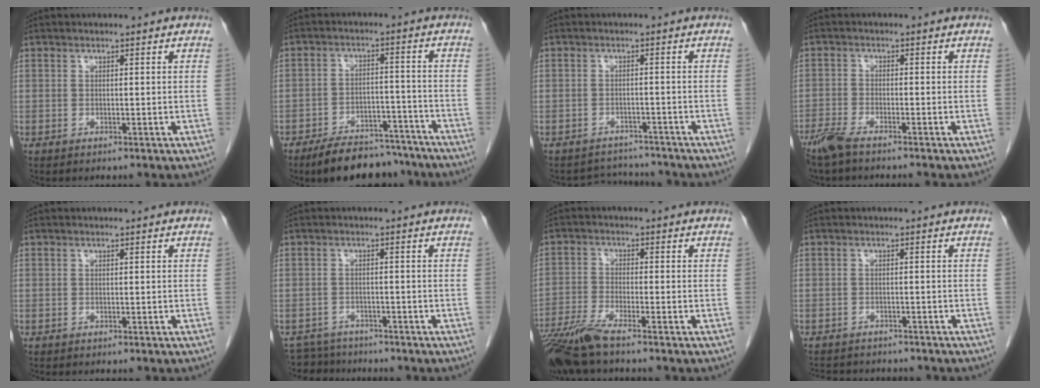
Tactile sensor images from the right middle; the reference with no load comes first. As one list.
[{"total": 11.5, "force": [-9.8, 4.5, 3.9], "torque": [-0.043, 0.017, -0.147]}, {"total": 4.7, "force": [-4.4, 1.3, -0.9], "torque": [0.011, 0.013, -0.063]}, {"total": 4.8, "force": [-4.0, 0.3, 2.7], "torque": [-0.055, -0.012, -0.076]}, {"total": 0.0}, {"total": 5.2, "force": [-4.9, 1.6, -0.4], "torque": [0.009, -0.001, -0.080]}, {"total": 7.5, "force": [-6.0, -0.1, 4.5], "torque": [-0.090, -0.023, -0.115]}, {"total": 8.7, "force": [-7.9, 2.6, 2.4], "torque": [-0.047, 0.000, -0.101]}]